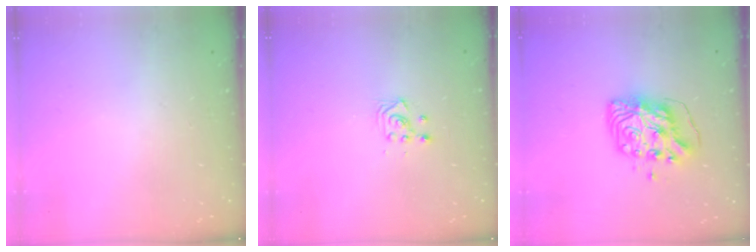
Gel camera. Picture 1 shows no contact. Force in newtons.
{"total": 3.0, "press": 2.9, "slide": 0.8}
{"total": 10.0, "press": 9.9, "slide": 1.4}